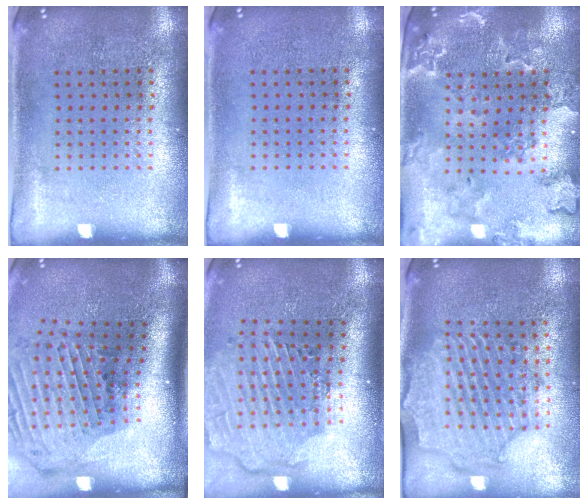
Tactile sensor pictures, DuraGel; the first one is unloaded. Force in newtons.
{"total": 0.0}
{"total": 1.9, "press": 1.9, "slide": 0.3}
{"total": 3.0, "press": 2.2, "slide": 2.1}
{"total": 2.9, "press": 2.3, "slide": 1.8}
{"total": 2.3, "press": 2.2, "slide": 0.9}